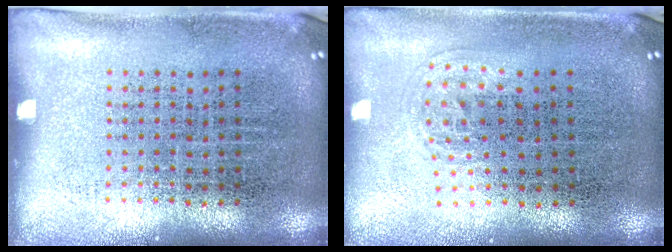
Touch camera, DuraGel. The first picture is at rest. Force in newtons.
{"total": 1.0, "press": 0.6, "slide": 0.8}